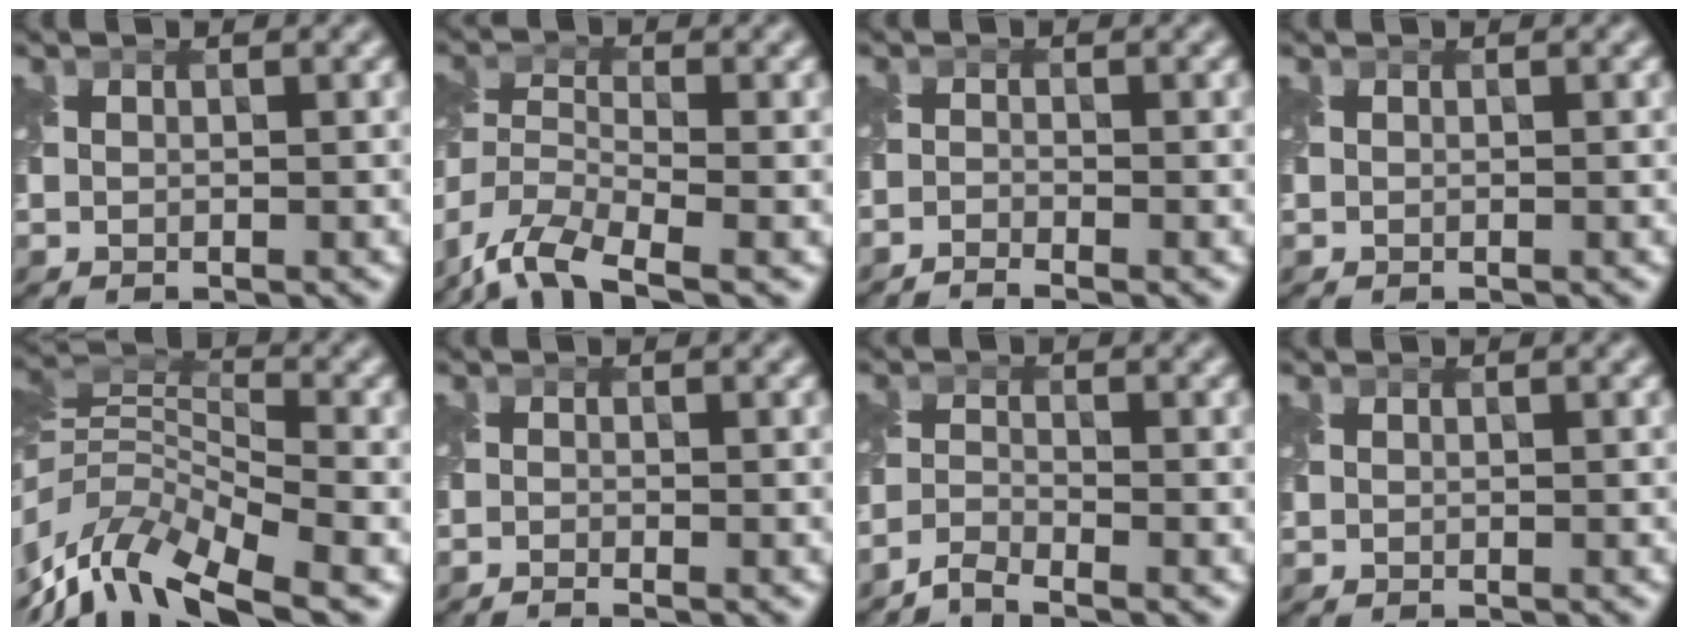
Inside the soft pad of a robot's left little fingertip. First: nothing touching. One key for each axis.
{"total": 8.1, "fx": -6.5, "fy": 2.3, "fz": 4.3, "tx": -0.090, "ty": -0.010, "tz": -0.131}
{"total": 1.7, "fx": -1.6, "fy": 0.0, "fz": 0.6, "tx": -0.012, "ty": -0.007, "tz": -0.042}
{"total": 0.0}
{"total": 10.3, "fx": -5.0, "fy": 4.0, "fz": 8.1, "tx": -0.158, "ty": 0.000, "tz": -0.099}
{"total": 1.0, "fx": -0.9, "fy": 0.0, "fz": 0.4, "tx": -0.004, "ty": -0.011, "tz": -0.026}
{"total": 2.3, "fx": -2.2, "fy": 0.0, "fz": 0.6, "tx": -0.014, "ty": -0.004, "tz": -0.056}
{"total": 0.0}